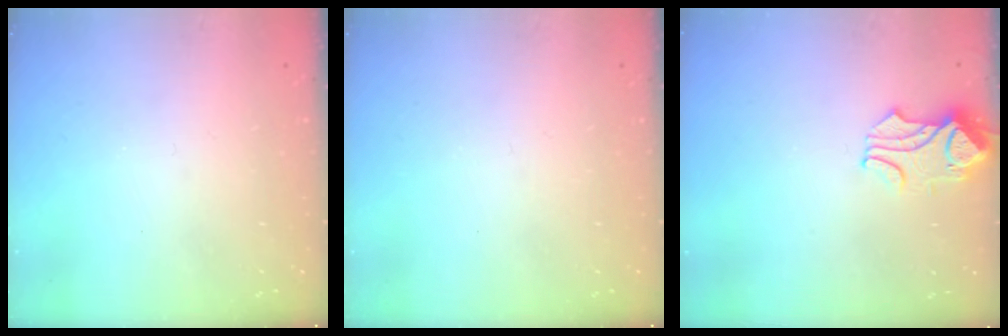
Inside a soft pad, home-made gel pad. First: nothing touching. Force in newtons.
{"total": 0.0}
{"total": 1.3, "press": 1.2, "slide": 0.4}